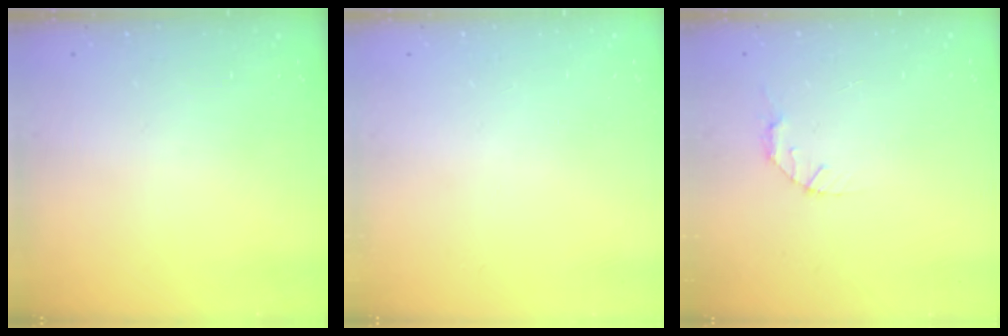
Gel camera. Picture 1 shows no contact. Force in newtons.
{"total": 0.0}
{"total": 2.8, "press": 2.8, "slide": 0.4}